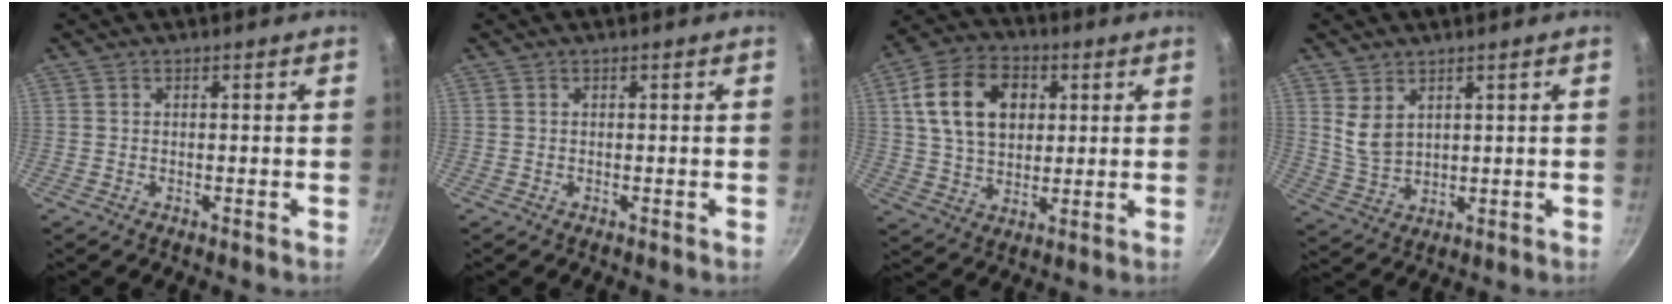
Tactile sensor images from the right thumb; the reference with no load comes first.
{"total": 0.0}
{"total": 14.9, "force": [3.8, 10.6, 9.9], "torque": [-0.153, 0.003, 0.060]}
{"total": 5.1, "force": [2.8, 3.1, 3.0], "torque": [-0.050, -0.027, 0.063]}